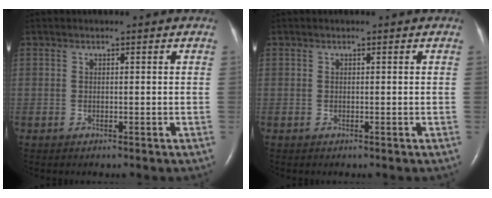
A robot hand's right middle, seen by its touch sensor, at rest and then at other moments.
{"total": 0.0}